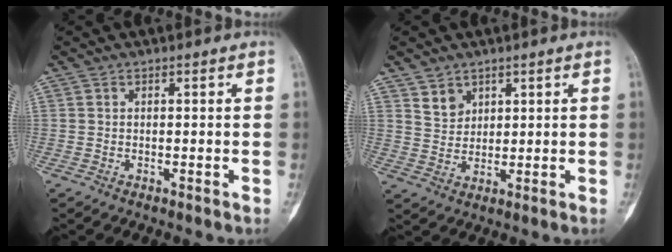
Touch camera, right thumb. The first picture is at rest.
{"total": 3.7, "force": [2.5, 2.6, 1.0], "torque": [-0.001, -0.022, 0.052]}